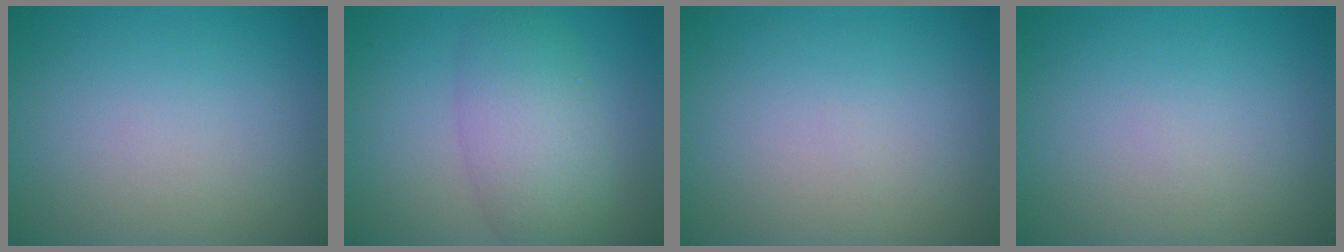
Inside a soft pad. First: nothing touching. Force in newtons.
{"total": 5.4, "press": 5.4, "slide": 0.2}
{"total": 0.0}
{"total": 0.0}